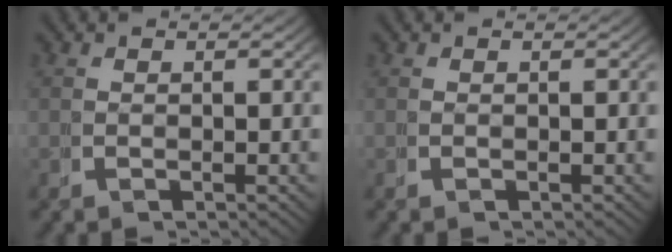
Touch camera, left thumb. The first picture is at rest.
{"total": 0.0}